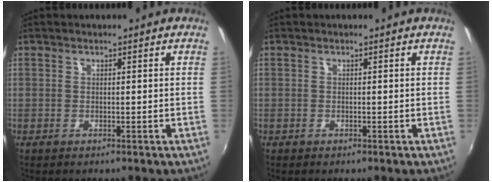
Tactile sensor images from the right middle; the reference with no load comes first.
{"total": 0.0}